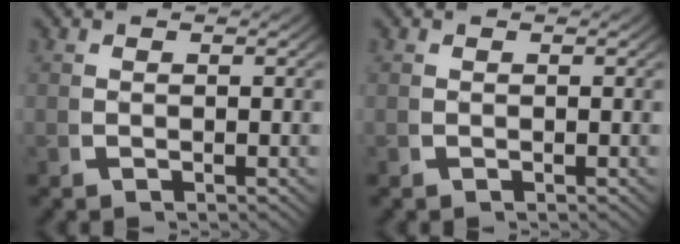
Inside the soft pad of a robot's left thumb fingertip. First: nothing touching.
{"total": 0.0}